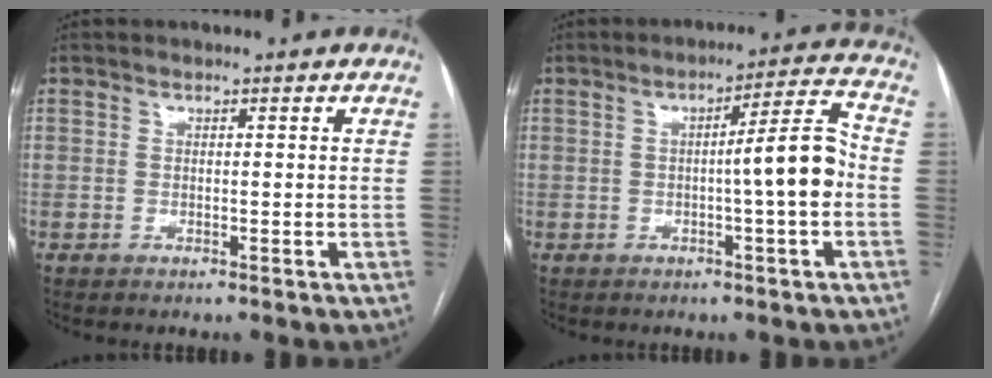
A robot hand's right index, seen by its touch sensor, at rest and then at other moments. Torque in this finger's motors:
{"motor_torque": [1.32, -0.28, 0.54, 0.12]}